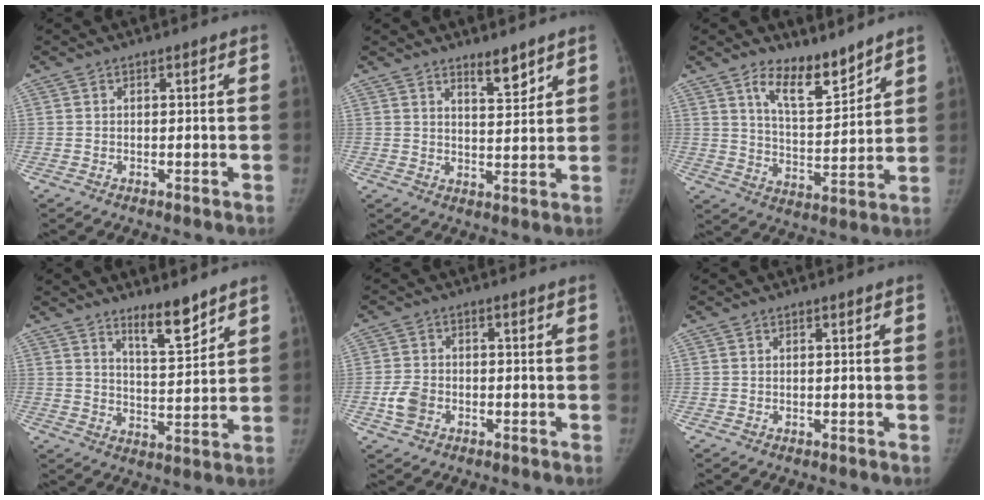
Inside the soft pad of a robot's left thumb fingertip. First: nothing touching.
{"total": 4.3, "force": [3.5, 1.0, 2.4], "torque": [-0.024, -0.032, 0.056]}
{"total": 9.3, "force": [7.1, 3.2, 5.1], "torque": [-0.064, -0.063, 0.132]}
{"total": 7.2, "force": [5.7, 1.3, 4.2], "torque": [-0.055, -0.053, 0.097]}
{"total": 4.3, "force": [-1.6, 3.2, 2.5], "torque": [-0.048, 0.010, -0.030]}
{"total": 0.0}